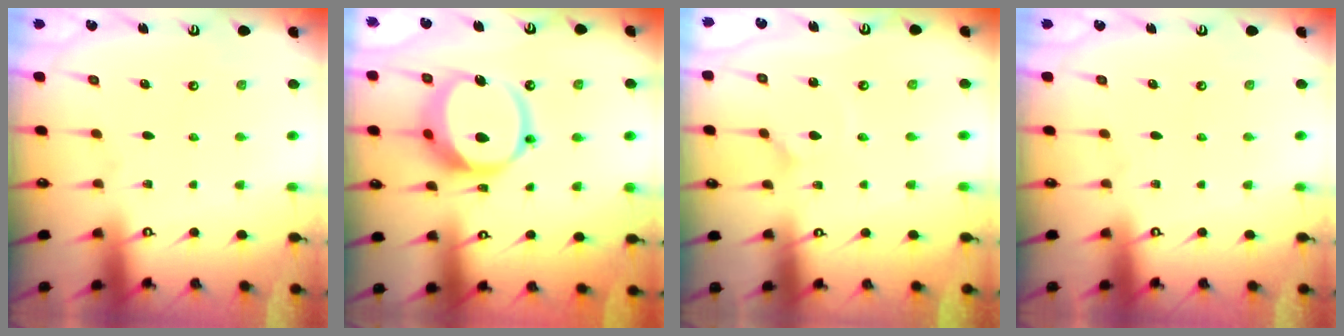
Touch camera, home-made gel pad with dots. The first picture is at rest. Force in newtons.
{"total": 13.5, "press": 13.4, "slide": 1.8}
{"total": 2.1, "press": 2.1, "slide": 0.0}
{"total": 0.0}